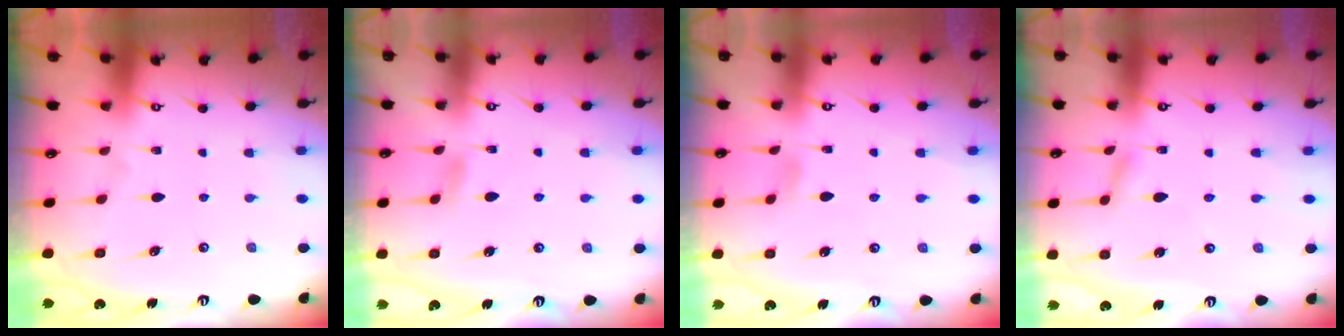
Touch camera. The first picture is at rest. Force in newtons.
{"total": 4.7, "press": 4.6, "slide": 0.6}
{"total": 3.4, "press": 3.4, "slide": 0.5}
{"total": 1.5, "press": 1.5, "slide": 0.2}